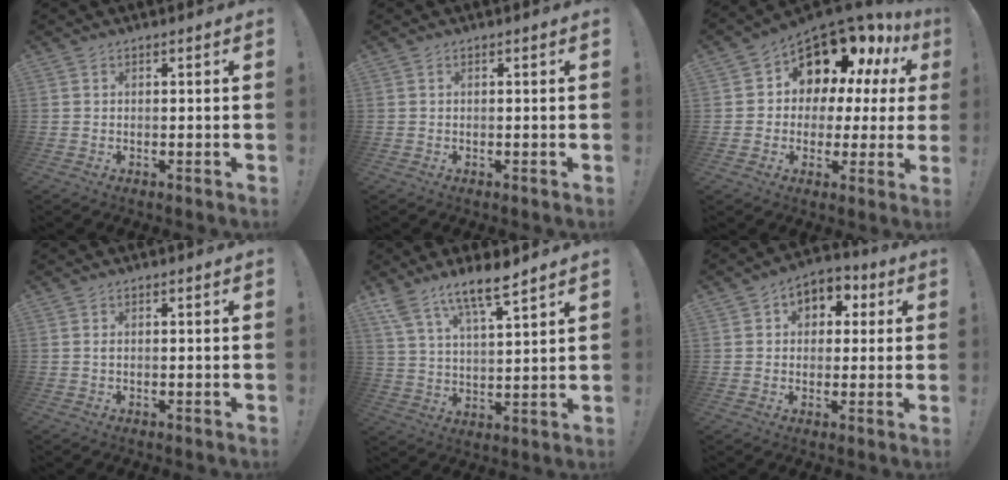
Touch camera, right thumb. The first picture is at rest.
{"total": 0.0}
{"total": 13.5, "force": [8.8, 7.5, 7.0], "torque": [-0.105, -0.079, 0.159]}
{"total": 0.6, "force": [-0.1, 0.0, 0.6], "torque": [-0.016, 0.002, -0.002]}
{"total": 10.8, "force": [8.8, 2.3, 5.9], "torque": [-0.121, -0.049, 0.158]}
{"total": 6.6, "force": [1.0, 5.9, 2.8], "torque": [-0.031, 0.004, 0.023]}